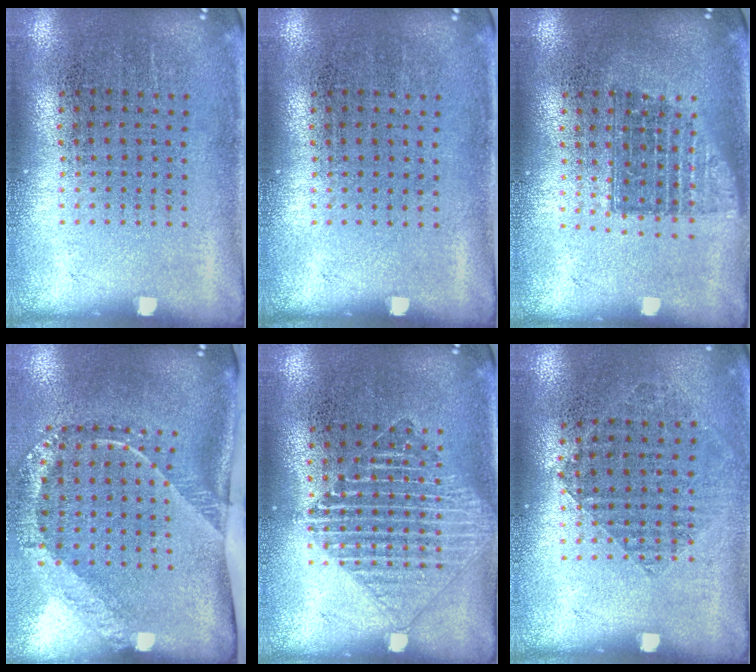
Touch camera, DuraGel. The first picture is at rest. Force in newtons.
{"total": 0.0}
{"total": 1.4, "press": 1.2, "slide": 0.7}
{"total": 2.6, "press": 1.7, "slide": 2.0}
{"total": 1.5, "press": 1.5, "slide": 0.2}
{"total": 0.9, "press": 0.8, "slide": 0.3}